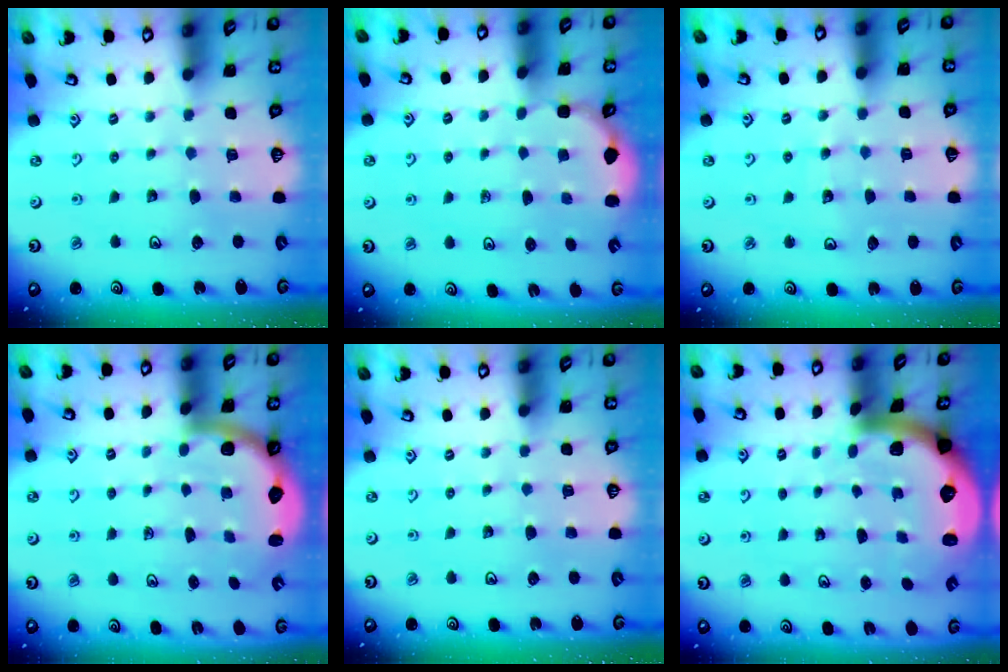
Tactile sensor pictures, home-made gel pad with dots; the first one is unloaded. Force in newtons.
{"total": 2.6, "press": 2.2, "slide": 1.5}
{"total": 5.9, "press": 5.9, "slide": 0.7}
{"total": 2.8, "press": 2.5, "slide": 1.3}
{"total": 0.0}
{"total": 2.7, "press": 2.5, "slide": 0.9}